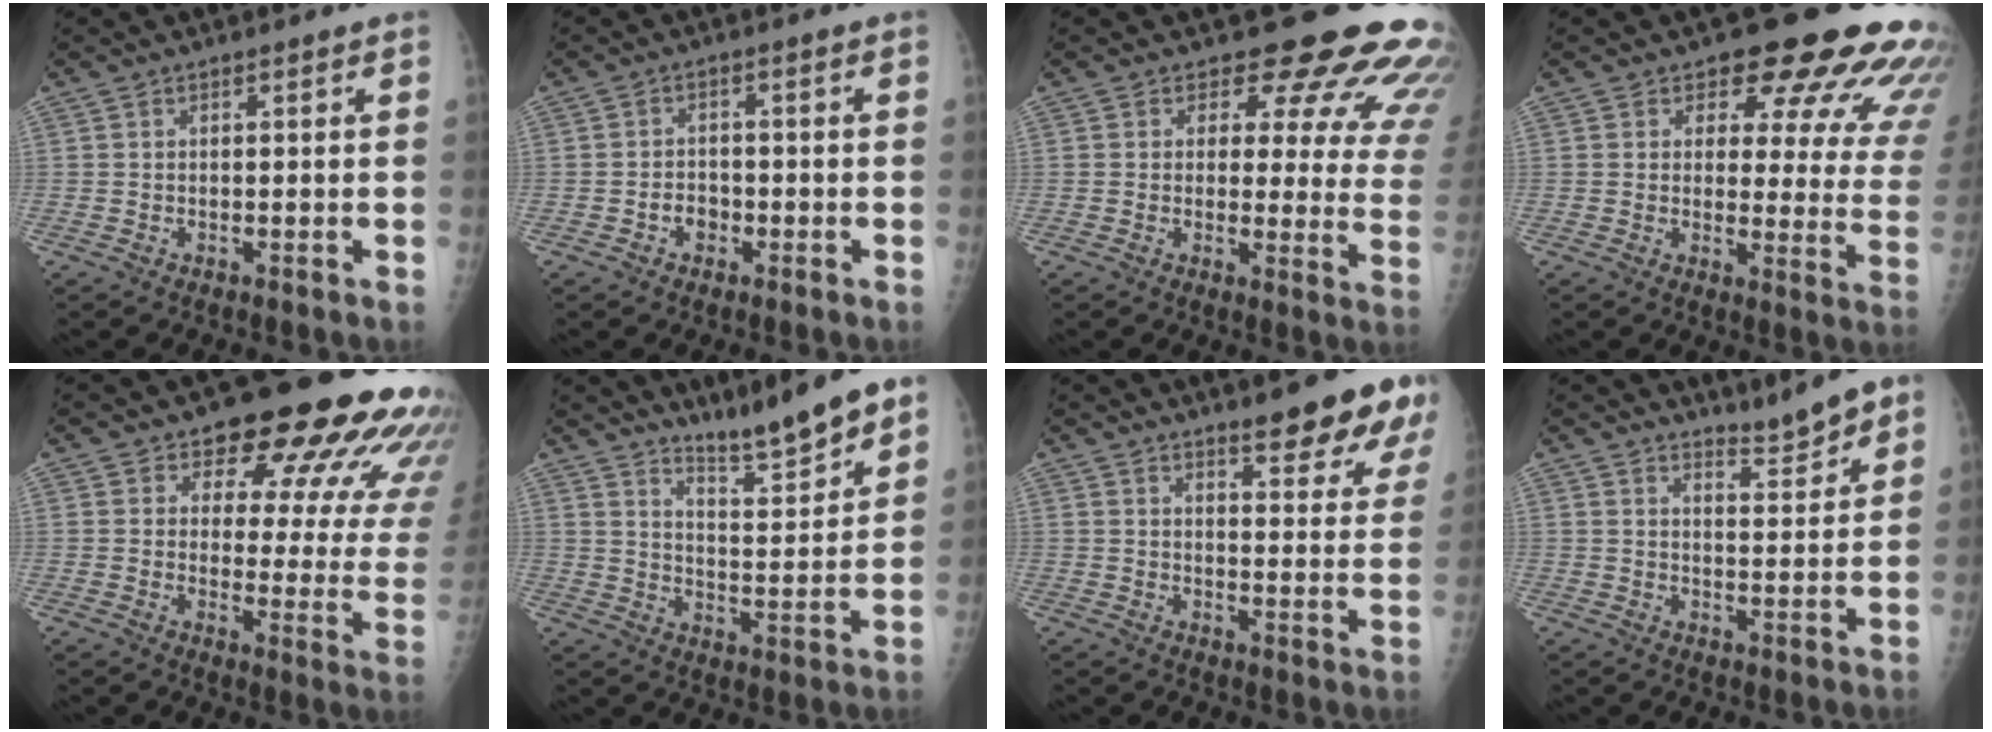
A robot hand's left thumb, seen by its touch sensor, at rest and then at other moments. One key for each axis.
{"total": 2.9, "fx": -1.3, "fy": 2.3, "fz": 1.3, "tx": -0.006, "ty": 0.013, "tz": -0.023}
{"total": 16.9, "fx": 13.8, "fy": 6.8, "fz": 6.9, "tx": -0.029, "ty": -0.102, "tz": 0.132}
{"total": 18.2, "fx": 13.7, "fy": 7.3, "fz": 9.4, "tx": -0.057, "ty": -0.082, "tz": 0.141}
{"total": 20.8, "fx": 15.2, "fy": 8.2, "fz": 11.5, "tx": -0.093, "ty": -0.078, "tz": 0.173}
{"total": 11.3, "fx": 9.0, "fy": 0.7, "fz": 6.7, "tx": -0.096, "ty": -0.060, "tz": 0.152}
{"total": 13.4, "fx": 9.9, "fy": 3.0, "fz": 8.5, "tx": -0.070, "ty": -0.059, "tz": 0.120}
{"total": 5.0, "fx": 4.3, "fy": 0.4, "fz": 2.6, "tx": -0.031, "ty": -0.037, "tz": 0.074}